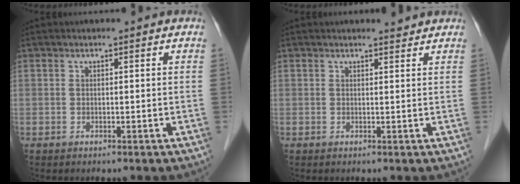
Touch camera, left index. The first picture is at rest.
{"total": 1.4, "force": [1.4, 0.1, 0.0], "torque": [-0.011, -0.006, 0.018]}